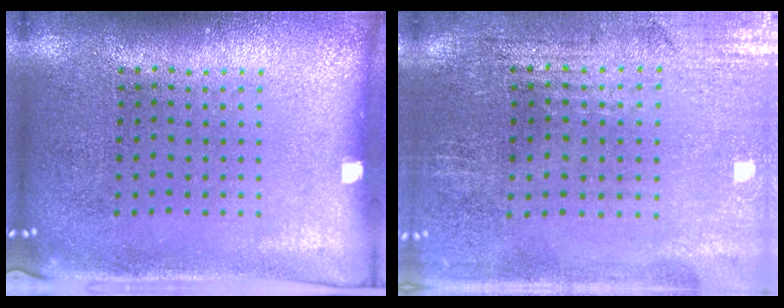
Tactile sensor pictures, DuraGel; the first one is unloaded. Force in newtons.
{"total": 0.6, "press": 0.5, "slide": 0.3}